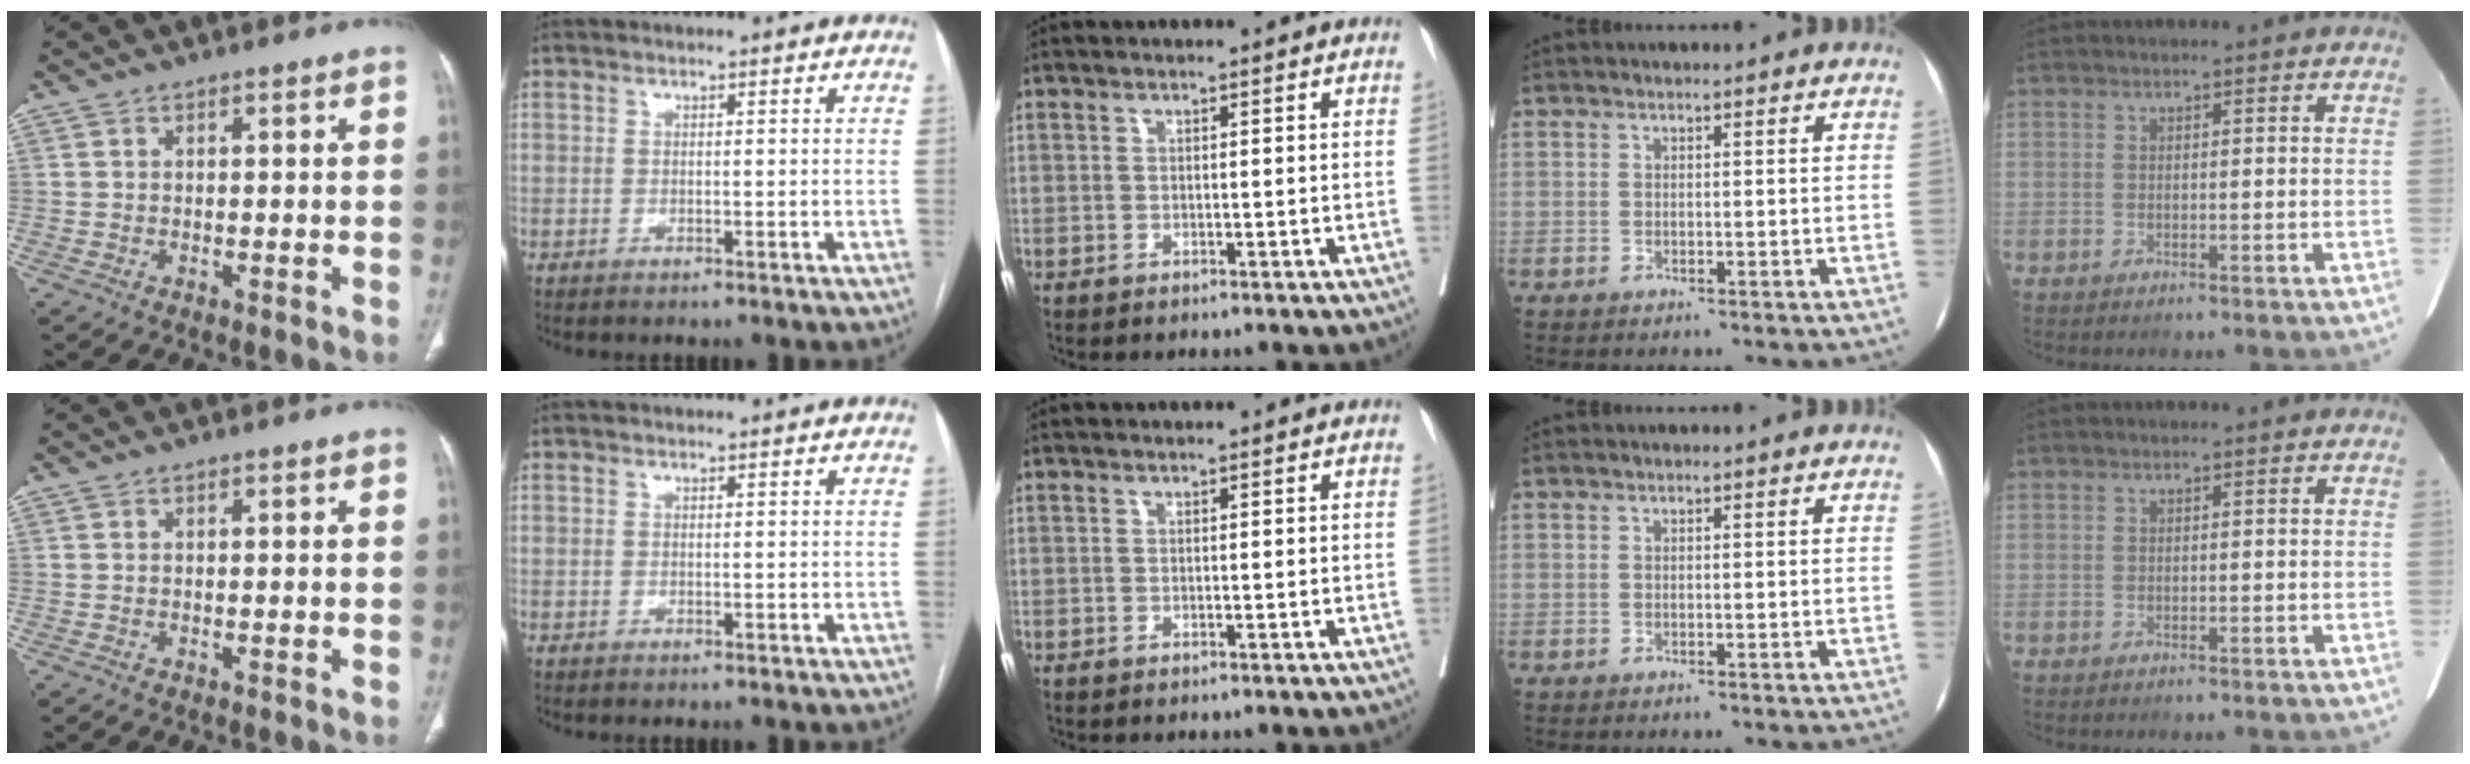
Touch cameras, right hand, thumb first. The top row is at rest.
{}